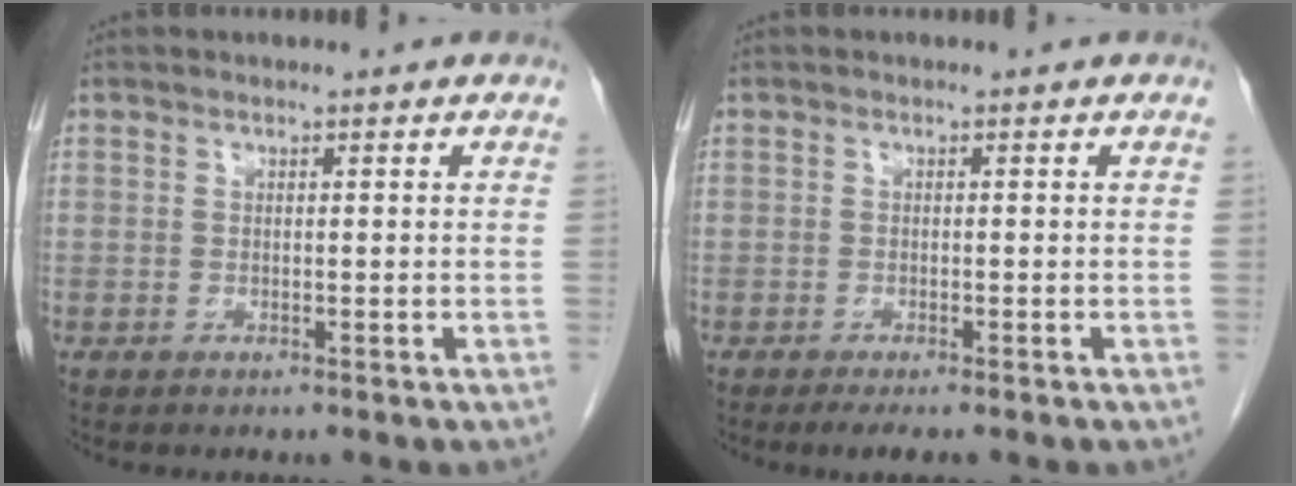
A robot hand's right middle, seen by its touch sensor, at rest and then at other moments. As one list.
[{"total": 2.7, "force": [-2.1, 0.5, 1.7], "torque": [-0.028, -0.010, -0.029]}]